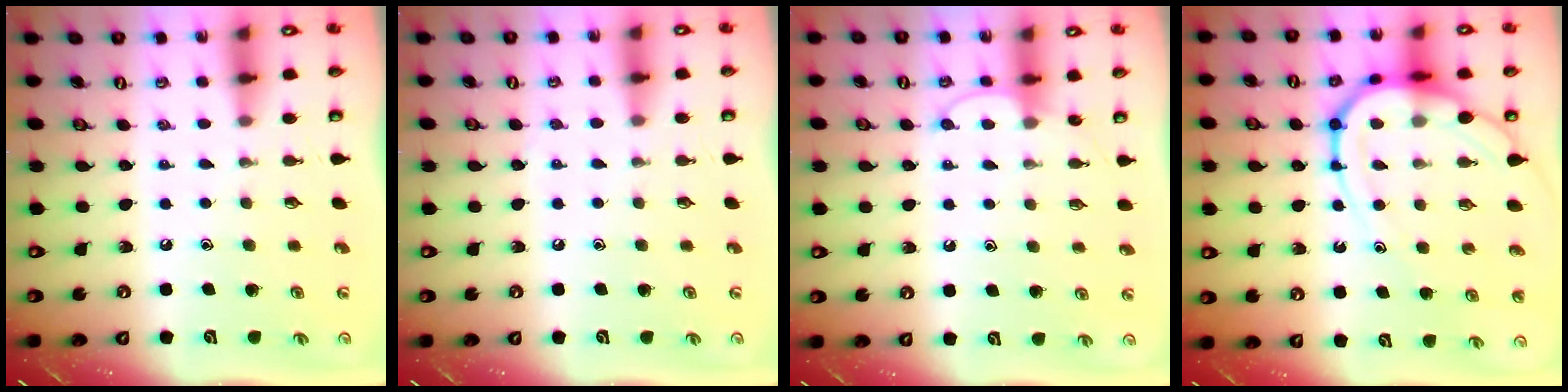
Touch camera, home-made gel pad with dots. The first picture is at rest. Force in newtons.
{"total": 3.0, "press": 2.9, "slide": 0.3}
{"total": 6.7, "press": 6.6, "slide": 0.6}
{"total": 13.8, "press": 13.7, "slide": 1.3}